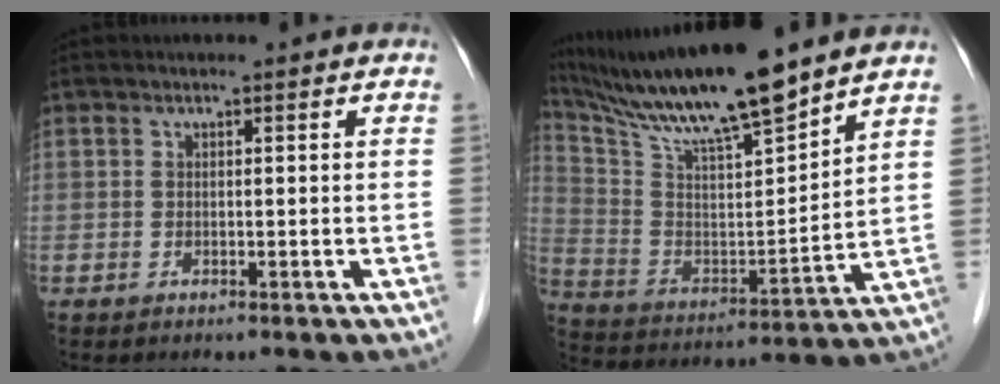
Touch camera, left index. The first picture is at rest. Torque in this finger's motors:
{"motor_torque": [0.34, -0.51, 0.29, 0.11]}